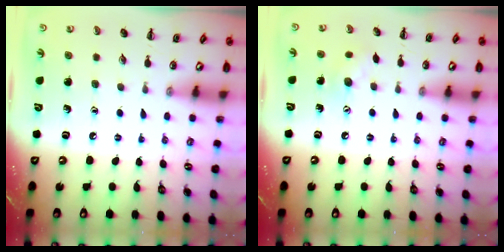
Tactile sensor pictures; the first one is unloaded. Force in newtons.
{"total": 6.5, "press": 6.5, "slide": 0.5}